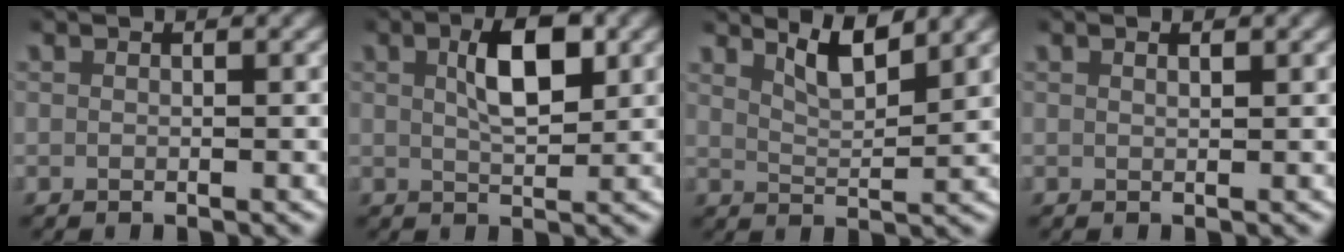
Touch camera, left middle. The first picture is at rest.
{"total": 4.7, "force": [1.5, 1.7, 4.1], "torque": [-0.062, 0.009, 0.023]}
{"total": 3.8, "force": [3.3, 0.4, 1.9], "torque": [-0.038, -0.001, 0.055]}
{"total": 0.6, "force": [0.5, 0.0, 0.3], "torque": [0.000, 0.004, 0.007]}